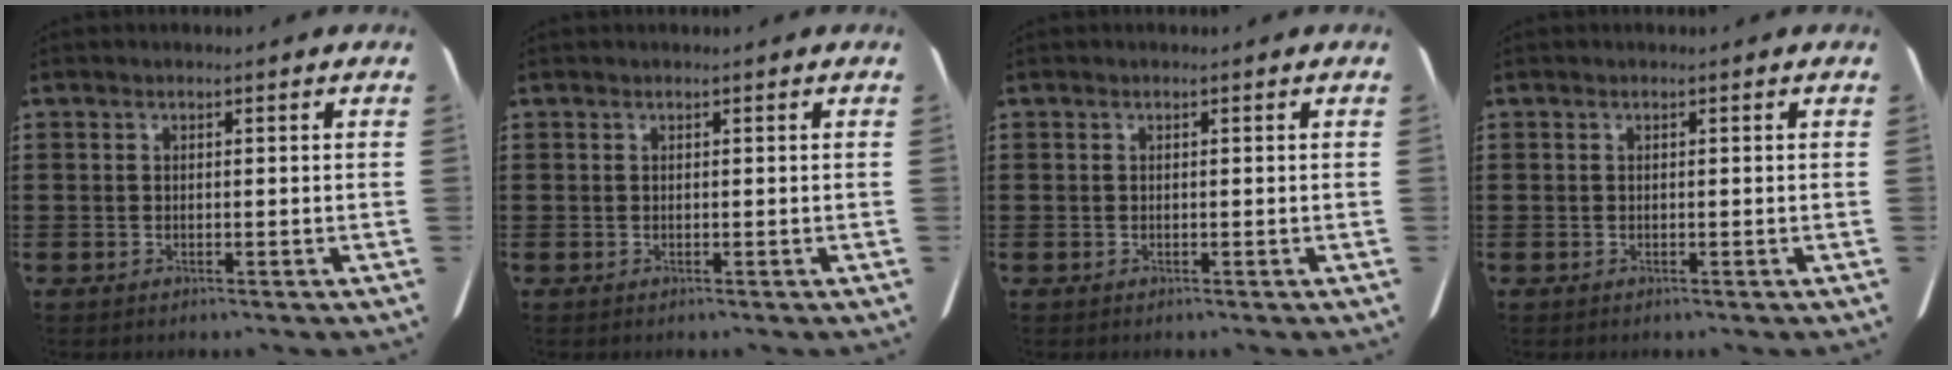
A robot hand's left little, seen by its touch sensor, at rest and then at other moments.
{"total": 0.0}
{"total": 0.0}
{"total": 0.0}